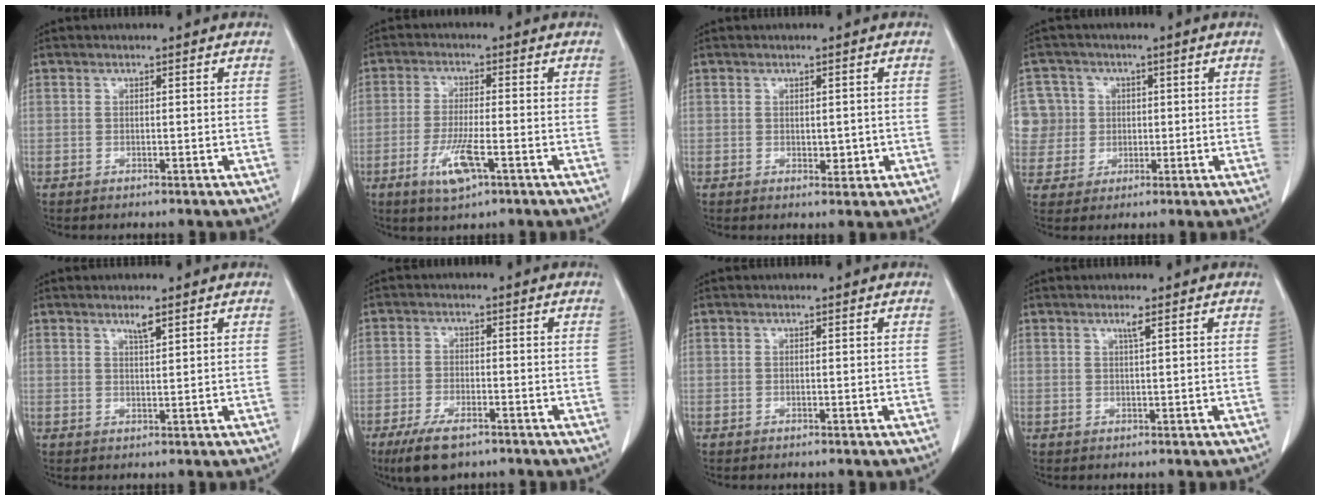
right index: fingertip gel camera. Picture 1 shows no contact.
{"total": 6.6, "force": [-2.9, 1.4, 5.8], "torque": [-0.114, -0.011, -0.048]}
{"total": 2.2, "force": [-0.2, 1.2, 1.8], "torque": [-0.022, -0.003, 0.004]}
{"total": 10.8, "force": [1.6, 10.5, 1.4], "torque": [-0.053, 0.042, 0.051]}
{"total": 1.8, "force": [1.3, 0.0, 1.2], "torque": [-0.024, -0.003, 0.024]}
{"total": 6.6, "force": [-4.5, 2.3, 4.2], "torque": [-0.084, -0.011, -0.078]}
{"total": 0.0}
{"total": 1.2, "force": [0.7, -0.2, 1.0], "torque": [-0.022, -0.002, 0.014]}